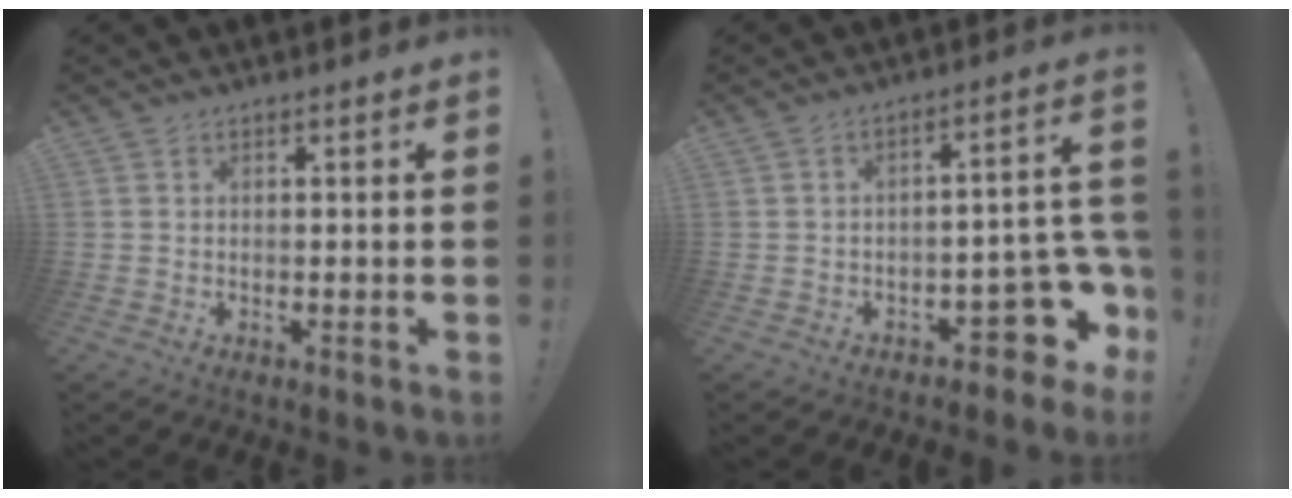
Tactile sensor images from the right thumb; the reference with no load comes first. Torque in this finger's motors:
{"motor_torque": [1.56, 1.59, 0.96, -1.06, 0.00]}